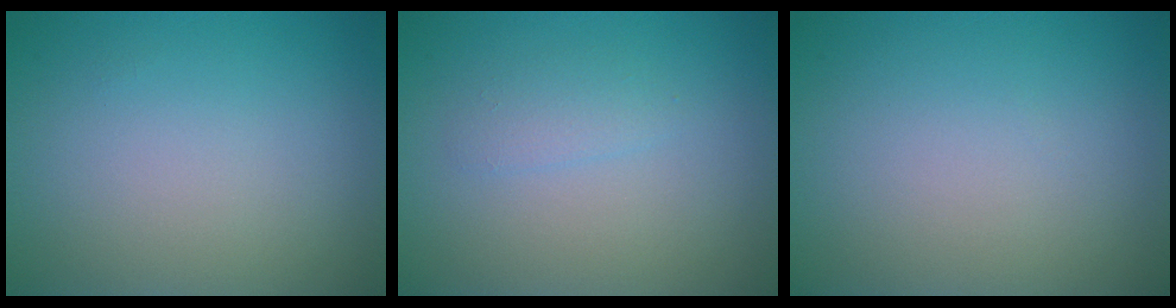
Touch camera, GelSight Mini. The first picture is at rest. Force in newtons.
{"total": 1.2, "press": 1.2, "slide": 0.1}
{"total": 0.0}